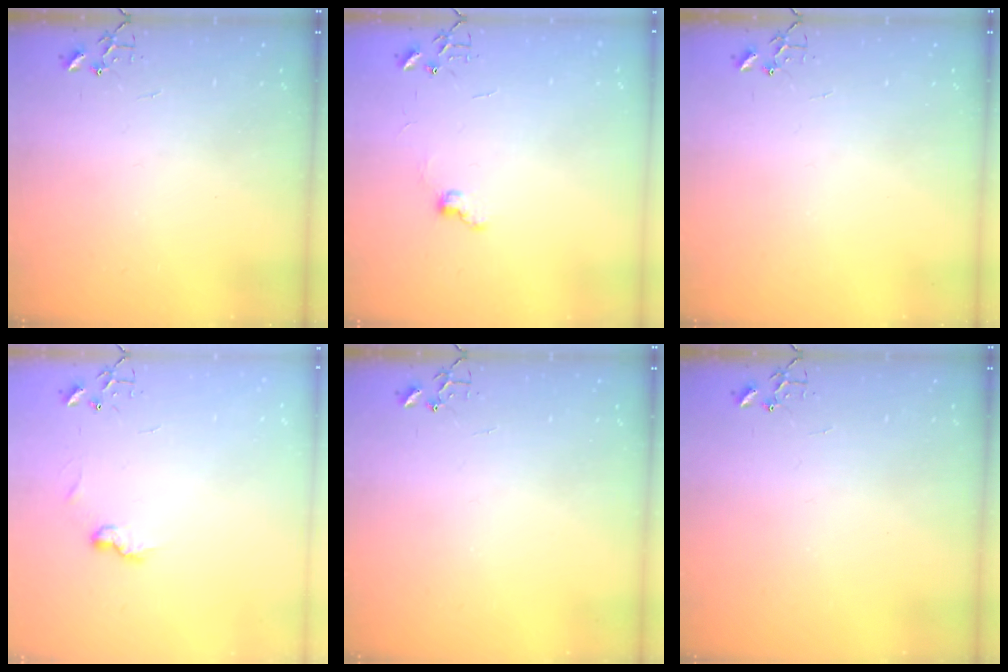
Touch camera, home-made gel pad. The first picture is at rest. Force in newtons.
{"total": 6.6, "press": 6.6, "slide": 0.7}
{"total": 0.0}
{"total": 6.7, "press": 6.7, "slide": 0.4}
{"total": 0.0}
{"total": 0.0}